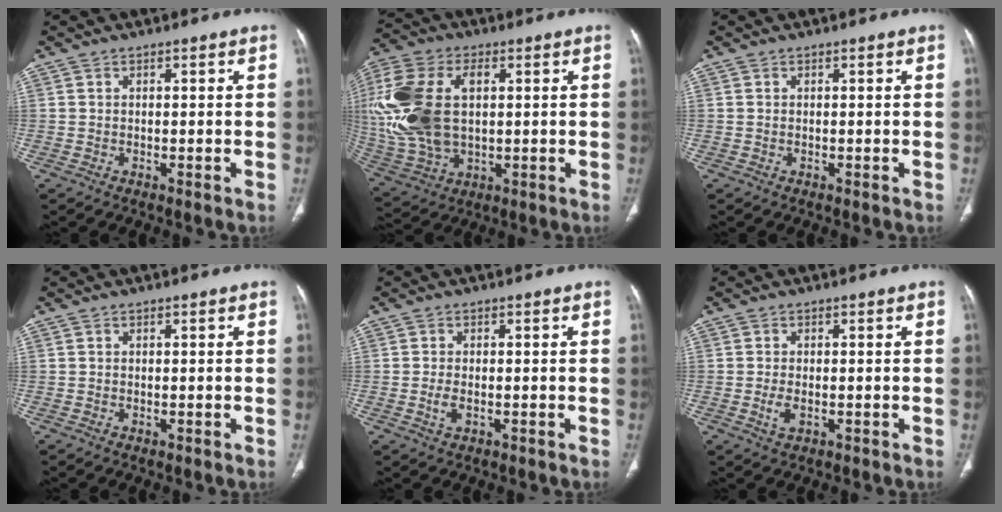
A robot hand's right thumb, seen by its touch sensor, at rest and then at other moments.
{"total": 21.7, "force": [2.3, 13.1, 17.1], "torque": [-0.400, -0.002, 0.048]}
{"total": 0.0}
{"total": 0.0}
{"total": 2.5, "force": [-0.6, 1.3, 2.0], "torque": [-0.046, -0.001, -0.012]}
{"total": 2.7, "force": [-0.7, 1.4, 2.2], "torque": [-0.049, -0.003, -0.012]}